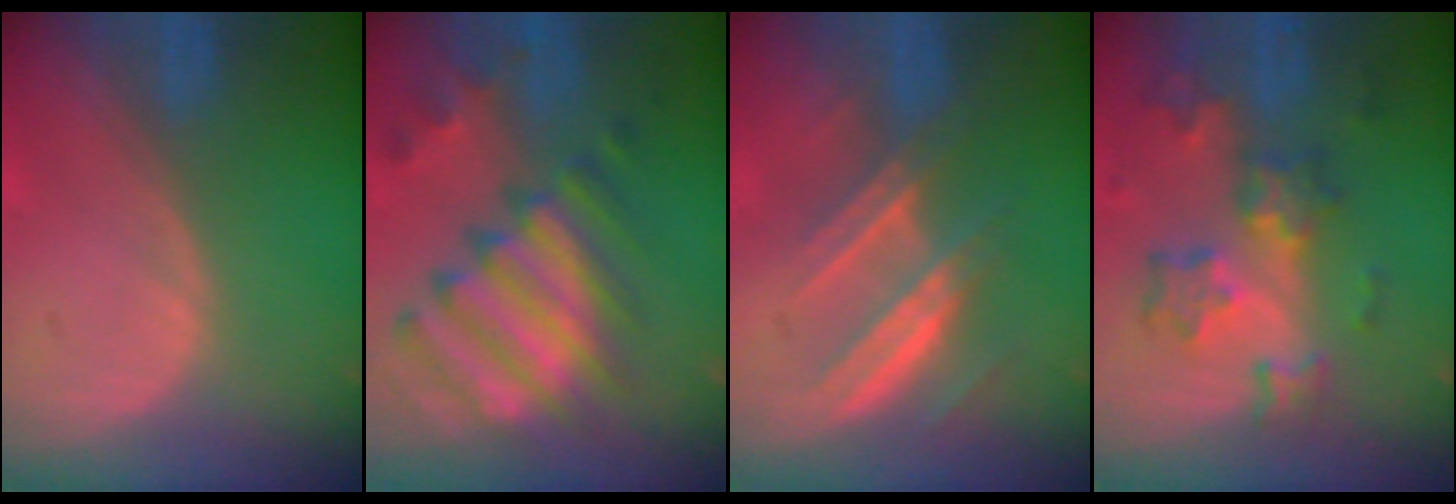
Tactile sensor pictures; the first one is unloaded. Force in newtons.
{"total": 12.3, "press": 10.6, "slide": 6.2}
{"total": 7.7, "press": 6.9, "slide": 3.5}
{"total": 8.7, "press": 7.7, "slide": 4.1}